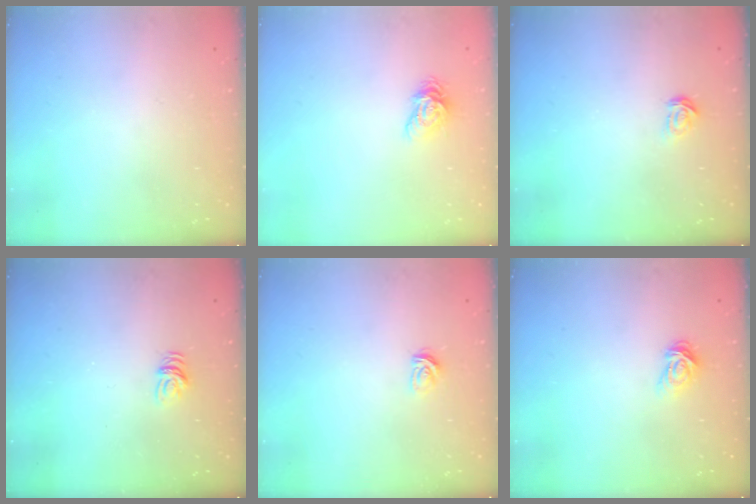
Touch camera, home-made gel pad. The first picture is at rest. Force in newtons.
{"total": 5.9, "press": 5.9, "slide": 0.3}
{"total": 1.8, "press": 1.7, "slide": 0.2}
{"total": 4.1, "press": 4.0, "slide": 0.3}
{"total": 3.1, "press": 3.1, "slide": 0.3}
{"total": 4.9, "press": 4.9, "slide": 0.7}